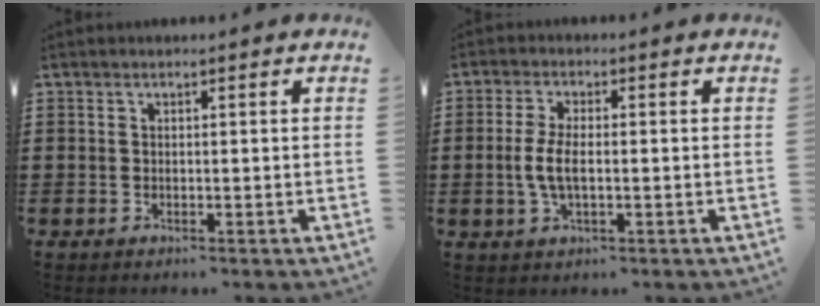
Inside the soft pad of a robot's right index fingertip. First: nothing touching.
{"total": 4.8, "force": [-0.5, 1.9, 4.4], "torque": [-0.100, -0.004, -0.015]}